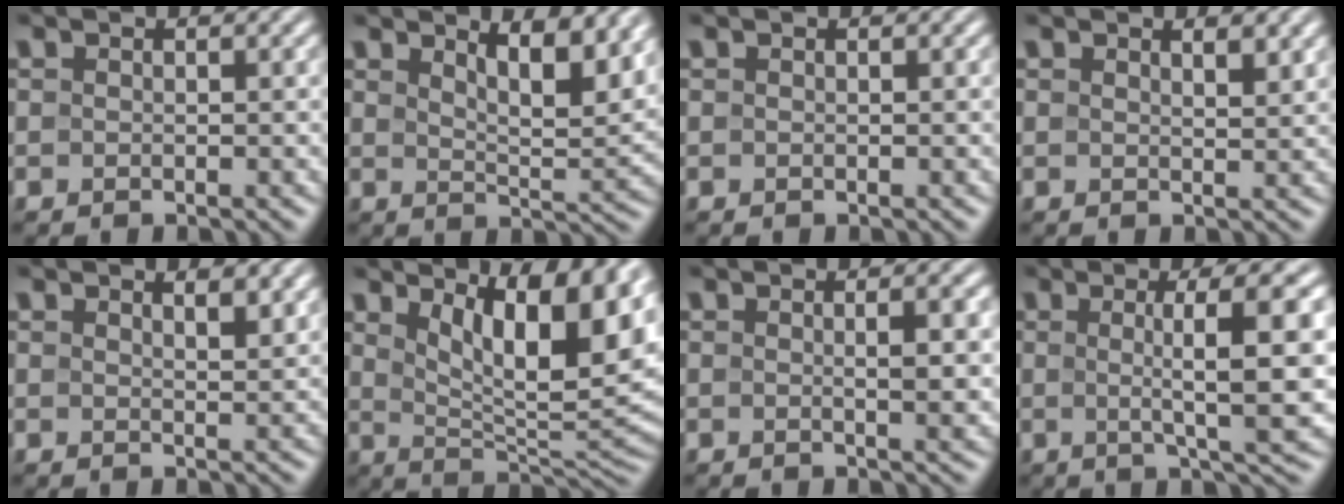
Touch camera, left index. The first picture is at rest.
{"total": 5.9, "force": [3.7, 1.8, 4.2], "torque": [-0.060, -0.004, 0.058]}
{"total": 0.0}
{"total": 1.7, "force": [1.3, 0.4, 1.0], "torque": [-0.013, 0.000, 0.021]}
{"total": 2.1, "force": [1.5, 0.5, 1.3], "torque": [-0.015, -0.001, 0.025]}
{"total": 11.4, "force": [5.1, 3.7, 9.6], "torque": [-0.124, -0.005, 0.079]}
{"total": 2.9, "force": [0.3, 0.6, 2.8], "torque": [-0.037, 0.003, 0.002]}
{"total": 8.6, "force": [0.8, 1.7, 8.4], "torque": [-0.111, 0.009, 0.010]}